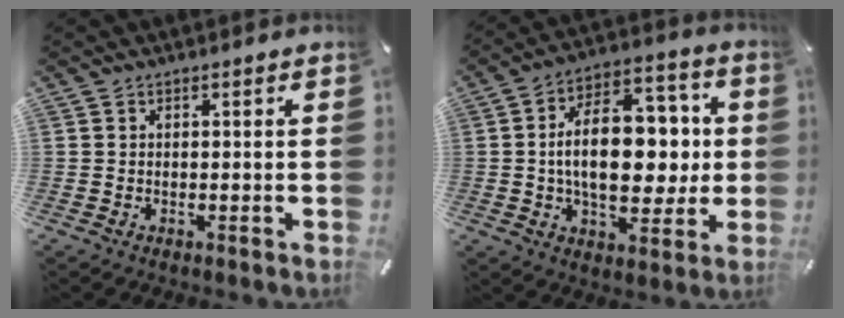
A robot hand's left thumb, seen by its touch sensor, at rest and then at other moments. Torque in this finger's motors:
{"motor_torque": [0.41, 1.43, 1.73, -0.84, 0.67]}